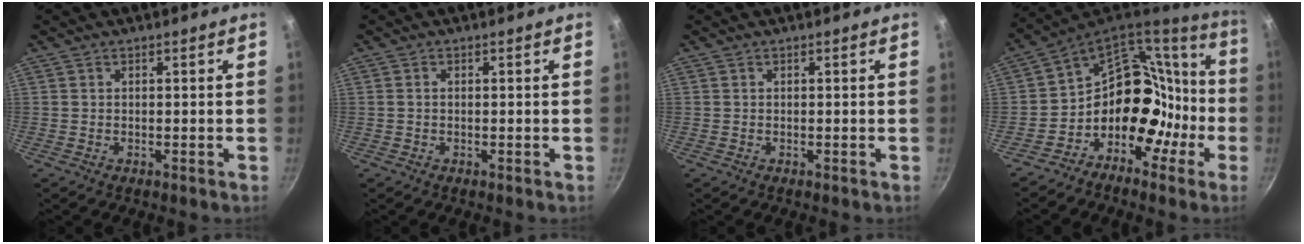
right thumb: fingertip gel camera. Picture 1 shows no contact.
{"total": 0.5, "force": [0.0, 0.4, 0.4], "torque": [-0.007, 0.004, -0.001]}
{"total": 0.0}
{"total": 18.0, "force": [-6.4, 14.6, 8.3], "torque": [-0.054, 0.110, -0.116]}